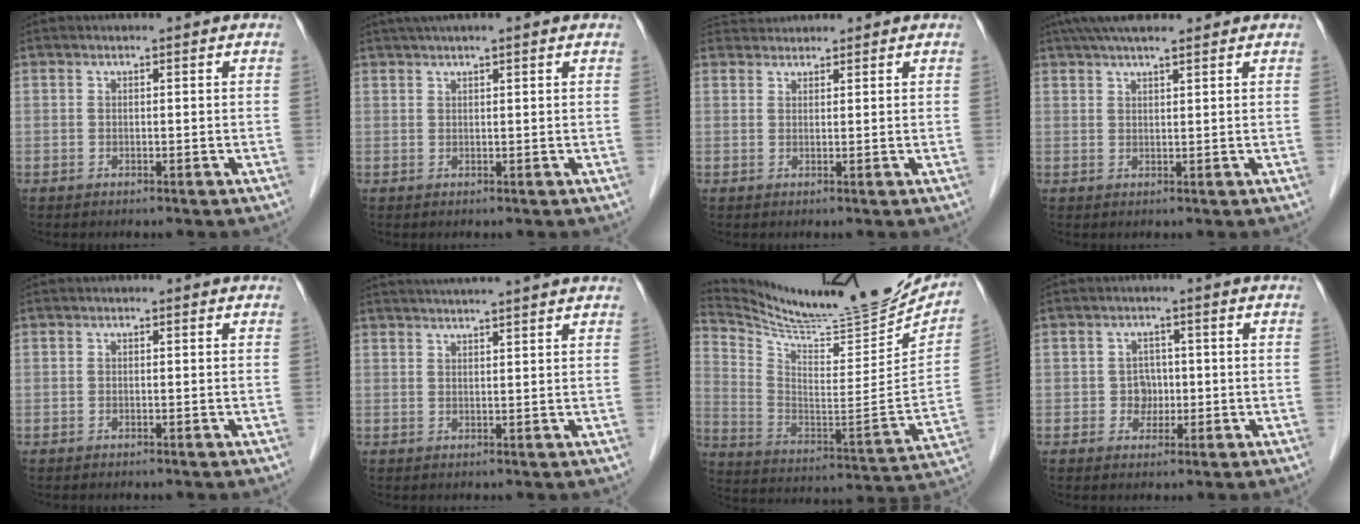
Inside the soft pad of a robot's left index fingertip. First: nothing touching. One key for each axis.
{"total": 5.1, "fx": 4.1, "fy": -0.2, "fz": 3.1, "tx": -0.044, "ty": 0.039, "tz": 0.069}
{"total": 3.2, "fx": 3.1, "fy": 0.5, "fz": -0.3, "tx": 0.003, "ty": 0.026, "tz": 0.060}
{"total": 8.2, "fx": 6.8, "fy": 1.1, "fz": 4.3, "tx": -0.063, "ty": 0.038, "tz": 0.111}
{"total": 0.0}
{"total": 9.6, "fx": 8.5, "fy": -0.4, "fz": 4.5, "tx": -0.065, "ty": 0.033, "tz": 0.109}
{"total": 23.7, "fx": 22.2, "fy": 1.9, "fz": 8.2, "tx": -0.141, "ty": -0.071, "tz": 0.336}
{"total": 2.8, "fx": -0.2, "fy": 2.6, "fz": 1.0, "tx": -0.007, "ty": 0.010, "tz": 0.000}